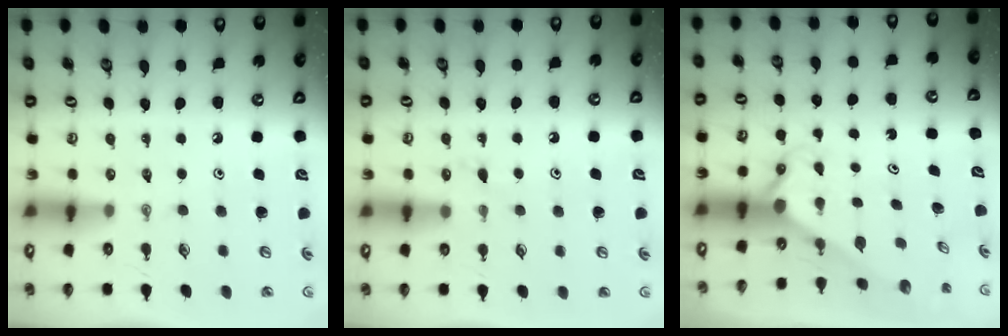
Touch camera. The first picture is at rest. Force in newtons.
{"total": 4.2, "press": 4.1, "slide": 0.4}
{"total": 2.1, "press": 2.1, "slide": 0.2}